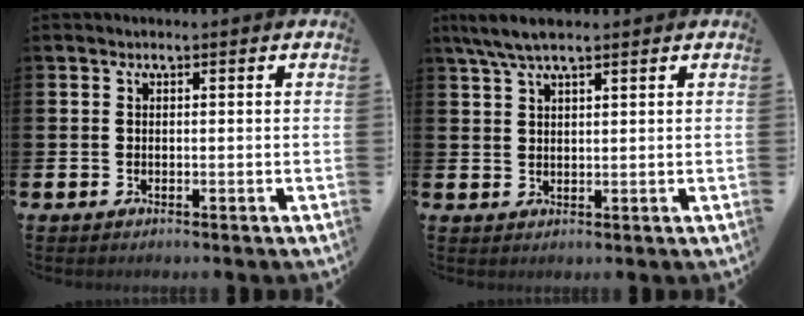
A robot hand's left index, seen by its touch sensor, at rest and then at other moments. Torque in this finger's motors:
{"motor_torque": [0.21, -0.21, 0.60, 0.14]}